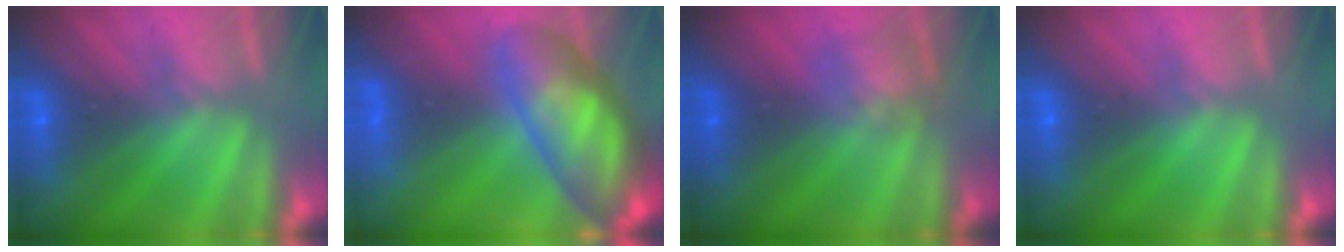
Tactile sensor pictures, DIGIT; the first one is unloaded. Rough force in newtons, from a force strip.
{"total": 8.9}
{"total": 2.4}
{"total": 0.0}